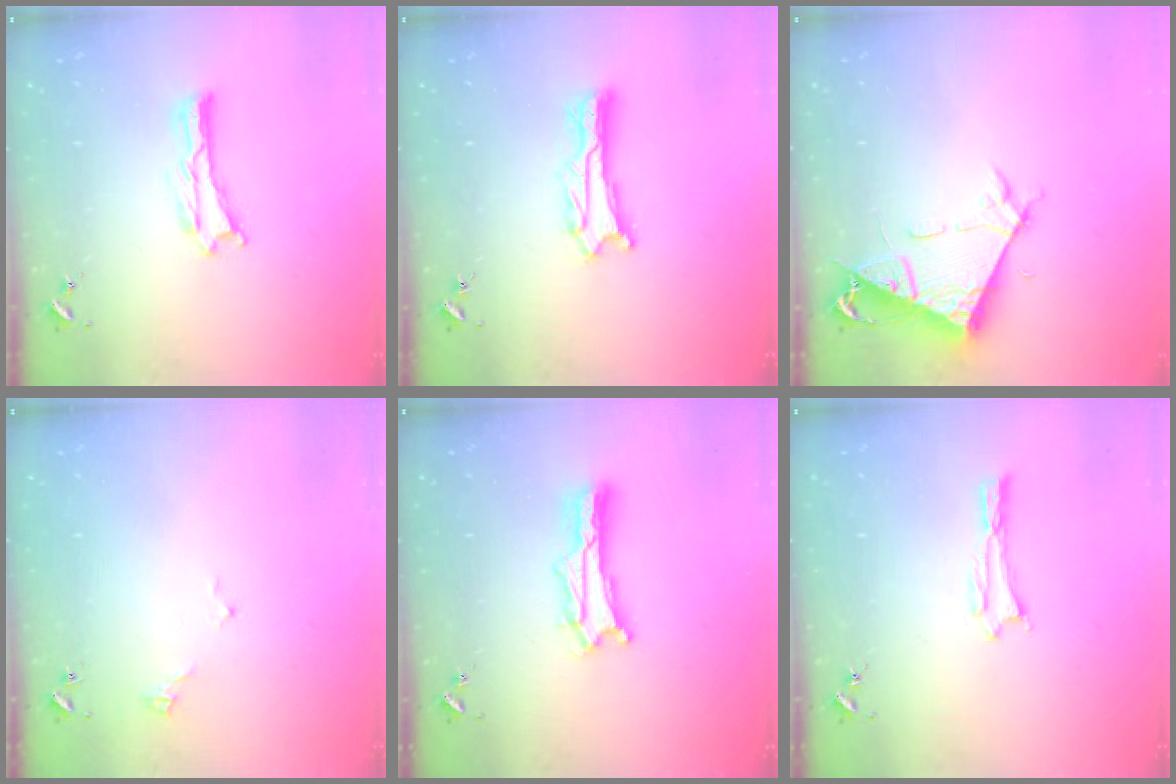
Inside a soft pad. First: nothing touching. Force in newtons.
{"total": 1.8, "press": 1.8, "slide": 0.2}
{"total": 7.6, "press": 7.6, "slide": 0.9}
{"total": 2.9, "press": 2.9, "slide": 0.3}
{"total": 2.0, "press": 2.0, "slide": 0.3}
{"total": 0.0}